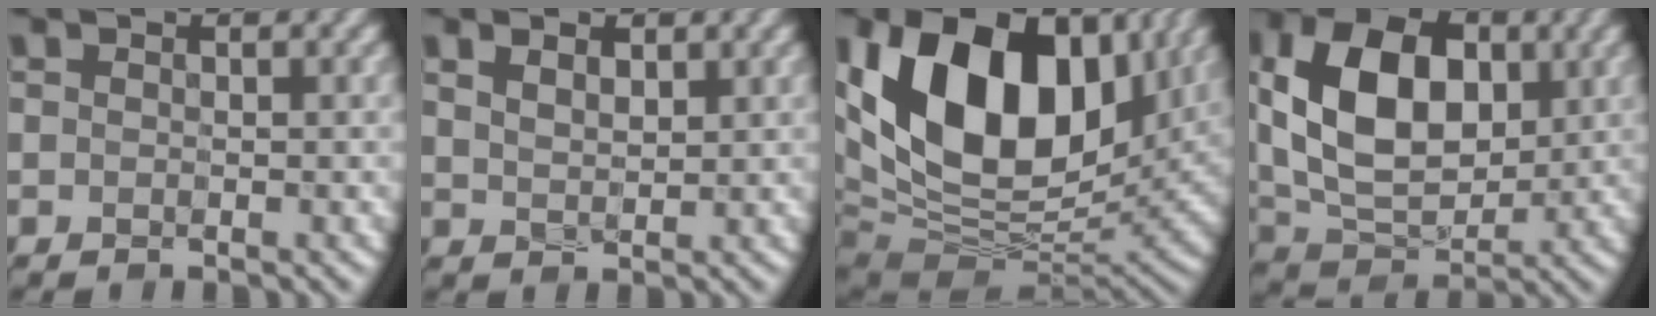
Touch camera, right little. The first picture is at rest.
{"total": 2.5, "force": [1.1, 1.3, 1.8], "torque": [-0.035, 0.001, 0.023]}
{"total": 18.5, "force": [4.4, 12.0, 13.4], "torque": [-0.260, 0.010, 0.071]}
{"total": 10.6, "force": [1.5, 6.9, 7.9], "torque": [-0.156, 0.006, 0.022]}